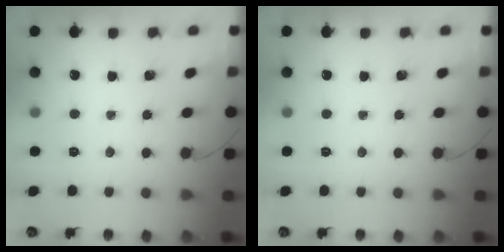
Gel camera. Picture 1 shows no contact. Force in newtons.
{"total": 0.0}